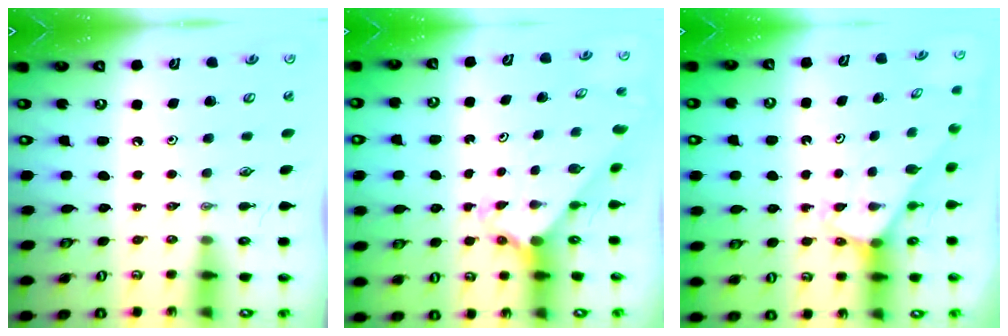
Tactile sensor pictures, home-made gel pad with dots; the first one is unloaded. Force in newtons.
{"total": 2.1, "press": 2.1, "slide": 0.2}
{"total": 2.4, "press": 2.4, "slide": 0.2}